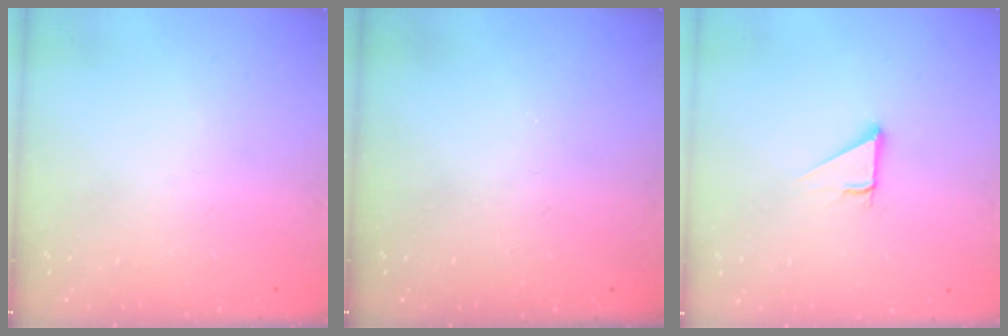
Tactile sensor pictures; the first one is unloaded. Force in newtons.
{"total": 0.0}
{"total": 2.7, "press": 2.7, "slide": 0.0}